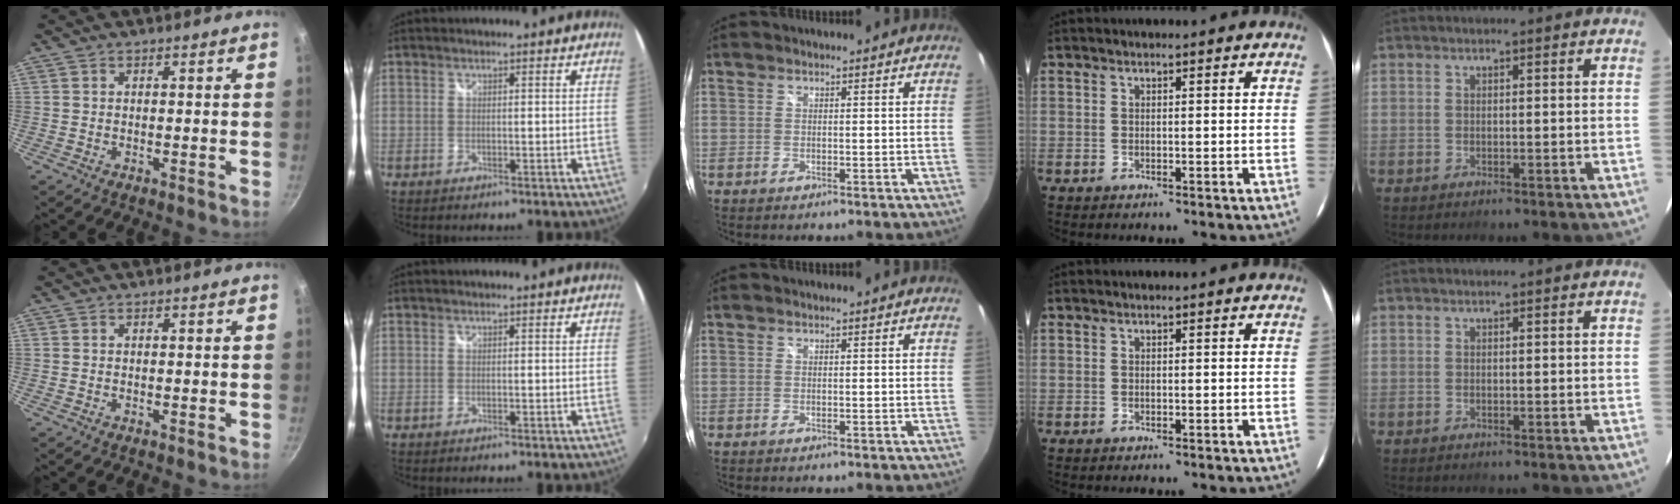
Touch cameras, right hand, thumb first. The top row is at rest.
{}